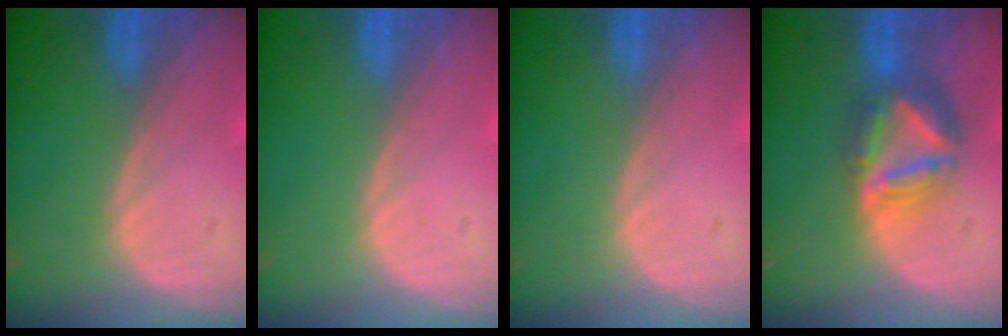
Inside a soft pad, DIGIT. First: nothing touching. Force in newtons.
{"total": 0.0}
{"total": 0.0}
{"total": 7.8, "press": 6.8, "slide": 3.9}